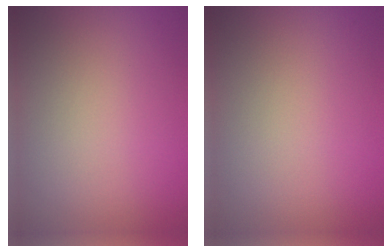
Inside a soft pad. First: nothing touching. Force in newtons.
{"total": 0.0}